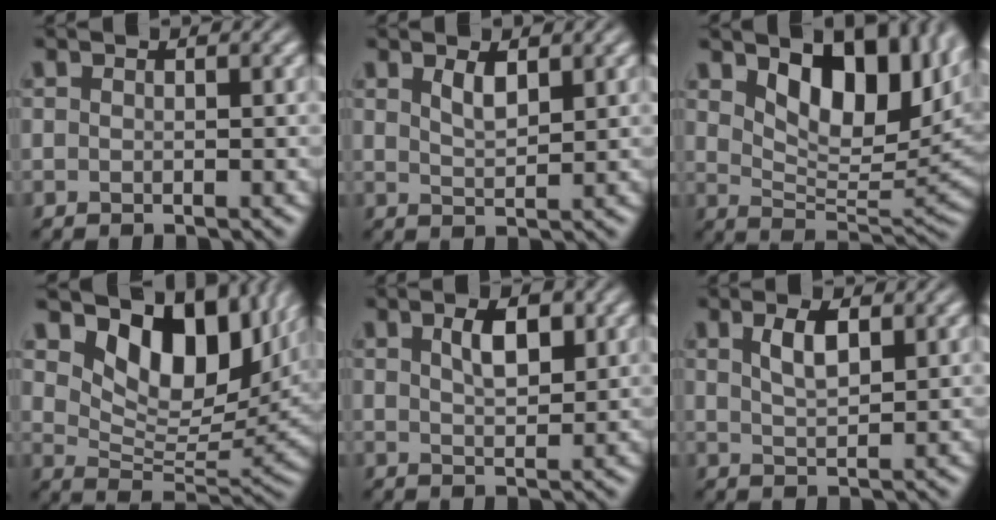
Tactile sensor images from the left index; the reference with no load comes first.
{"total": 1.9, "force": [1.2, 0.6, 1.3], "torque": [-0.025, -0.002, 0.025]}
{"total": 10.1, "force": [4.4, 4.8, 7.7], "torque": [-0.123, -0.006, 0.078]}
{"total": 10.7, "force": [5.8, 5.6, 7.1], "torque": [-0.110, -0.009, 0.103]}
{"total": 3.2, "force": [1.3, 1.4, 2.5], "torque": [-0.045, 0.005, 0.025]}
{"total": 2.8, "force": [1.3, 1.1, 2.2], "torque": [-0.045, 0.002, 0.026]}